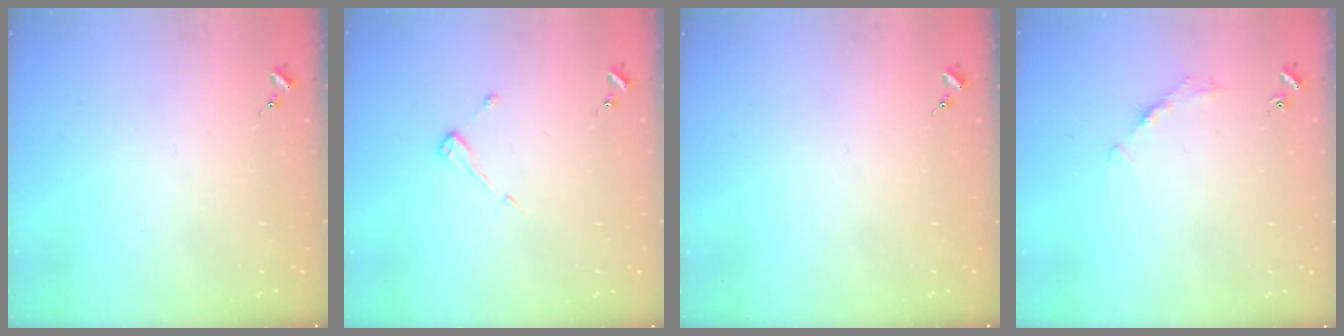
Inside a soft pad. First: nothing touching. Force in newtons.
{"total": 3.8, "press": 3.8, "slide": 0.4}
{"total": 0.0}
{"total": 2.7, "press": 2.7, "slide": 0.4}